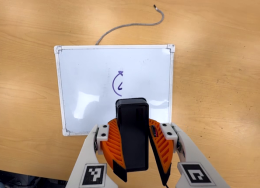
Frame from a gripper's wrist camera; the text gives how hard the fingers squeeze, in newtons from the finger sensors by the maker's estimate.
{"total": 11.7, "left": 12.2, "right": 11.2}